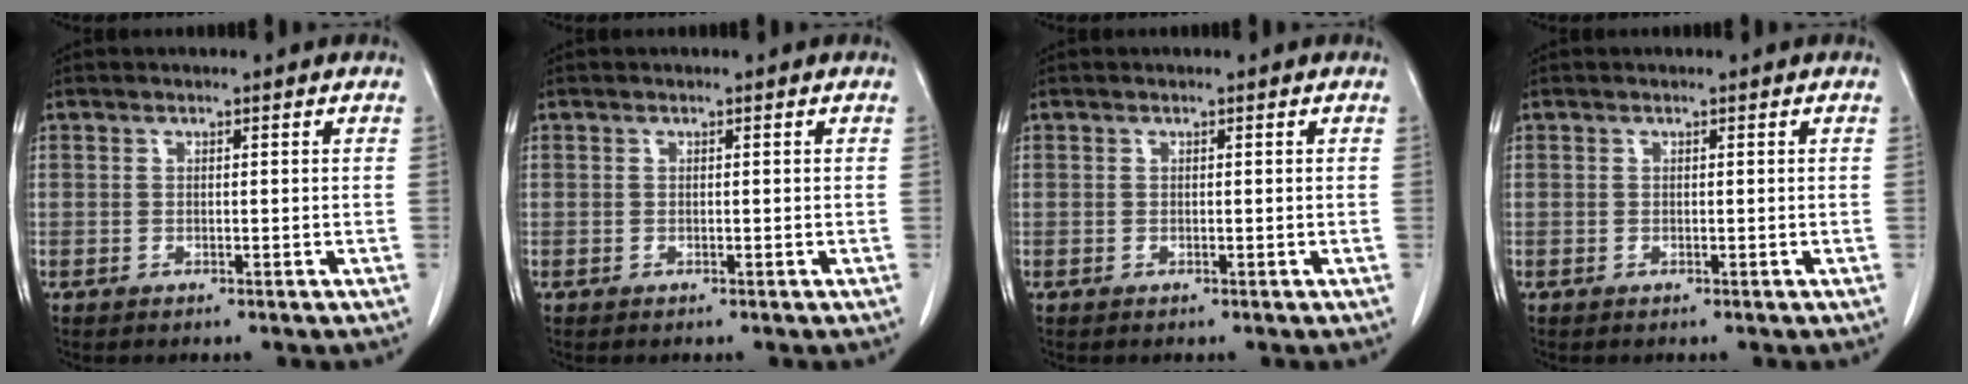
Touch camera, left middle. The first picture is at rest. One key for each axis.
{"total": 0.0}
{"total": 0.0}
{"total": 0.0}